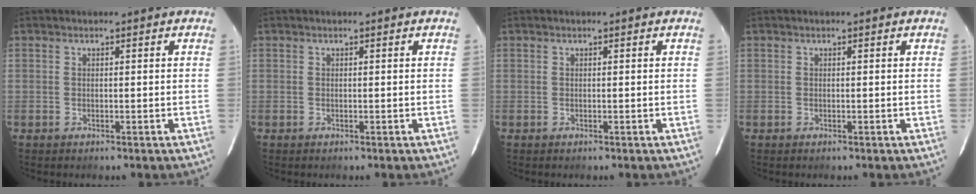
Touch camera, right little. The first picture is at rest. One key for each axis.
{"total": 0.0}
{"total": 0.0}
{"total": 0.0}